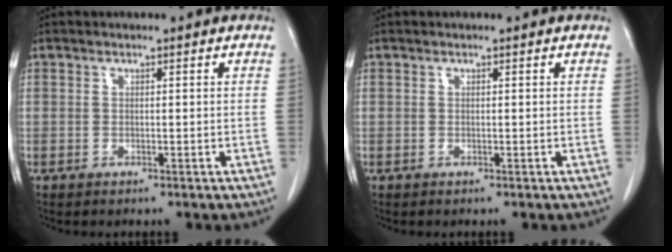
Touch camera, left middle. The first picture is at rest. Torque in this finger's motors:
{"motor_torque": [-0.11, 0.09, 0.04, 0.00]}